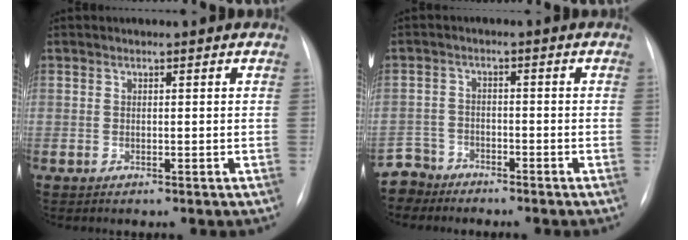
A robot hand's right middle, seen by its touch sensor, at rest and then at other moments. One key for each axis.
{"total": 4.4, "fx": -3.9, "fy": 1.6, "fz": -1.3, "tx": 0.025, "ty": -0.005, "tz": -0.077}